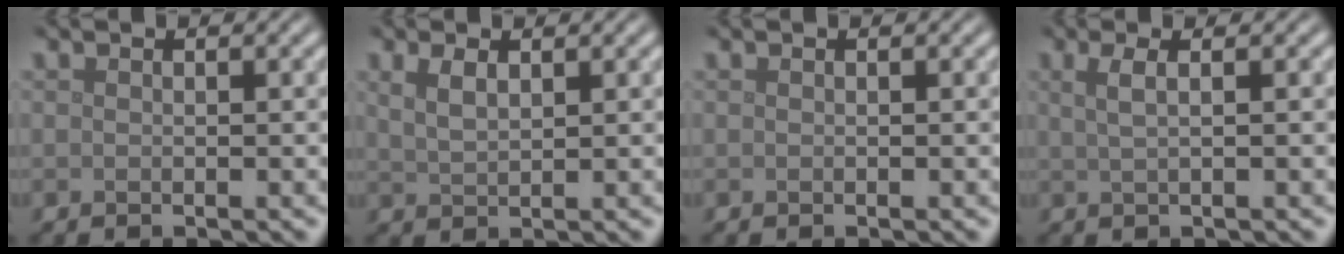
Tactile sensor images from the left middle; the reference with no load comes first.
{"total": 2.0, "force": [1.1, 0.7, 1.4], "torque": [-0.031, 0.001, 0.025]}
{"total": 0.0}
{"total": 2.3, "force": [0.8, 0.9, 1.9], "torque": [-0.028, 0.001, 0.005]}